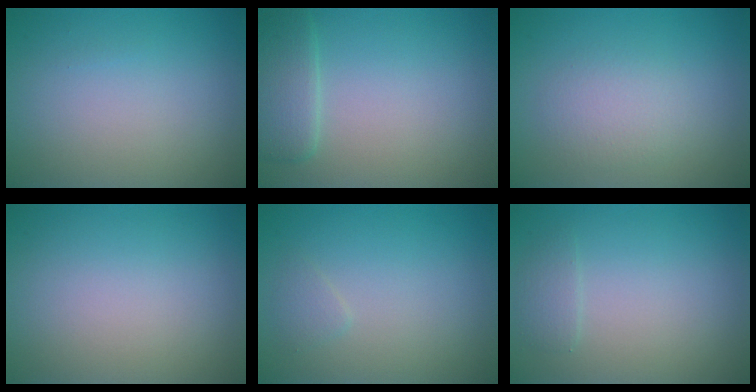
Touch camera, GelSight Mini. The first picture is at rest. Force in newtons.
{"total": 2.4, "press": 1.7, "slide": 1.7}
{"total": 2.3, "press": 2.3, "slide": 0.1}
{"total": 0.0}
{"total": 0.8, "press": 0.8, "slide": 0.1}
{"total": 1.1, "press": 1.1, "slide": 0.2}